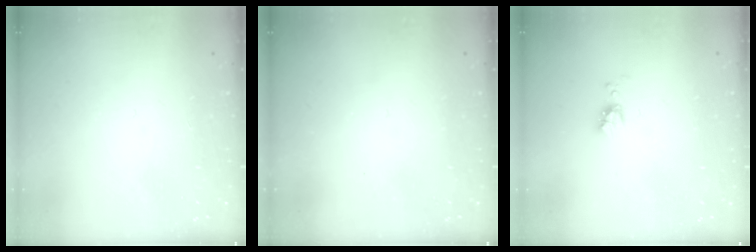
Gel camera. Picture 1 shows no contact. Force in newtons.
{"total": 0.0}
{"total": 4.9, "press": 4.8, "slide": 0.8}